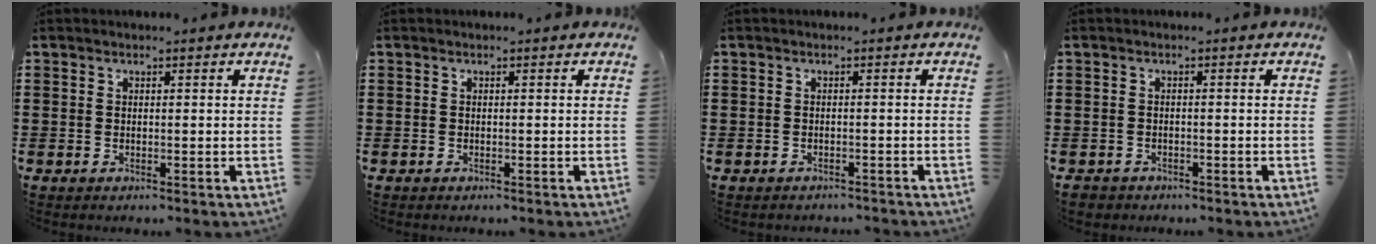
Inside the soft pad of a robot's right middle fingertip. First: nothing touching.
{"total": 0.0}
{"total": 1.0, "force": [-0.9, 0.3, -0.2], "torque": [0.002, 0.004, -0.022]}
{"total": 0.9, "force": [-0.8, 0.4, 0.0], "torque": [-0.003, 0.002, -0.019]}